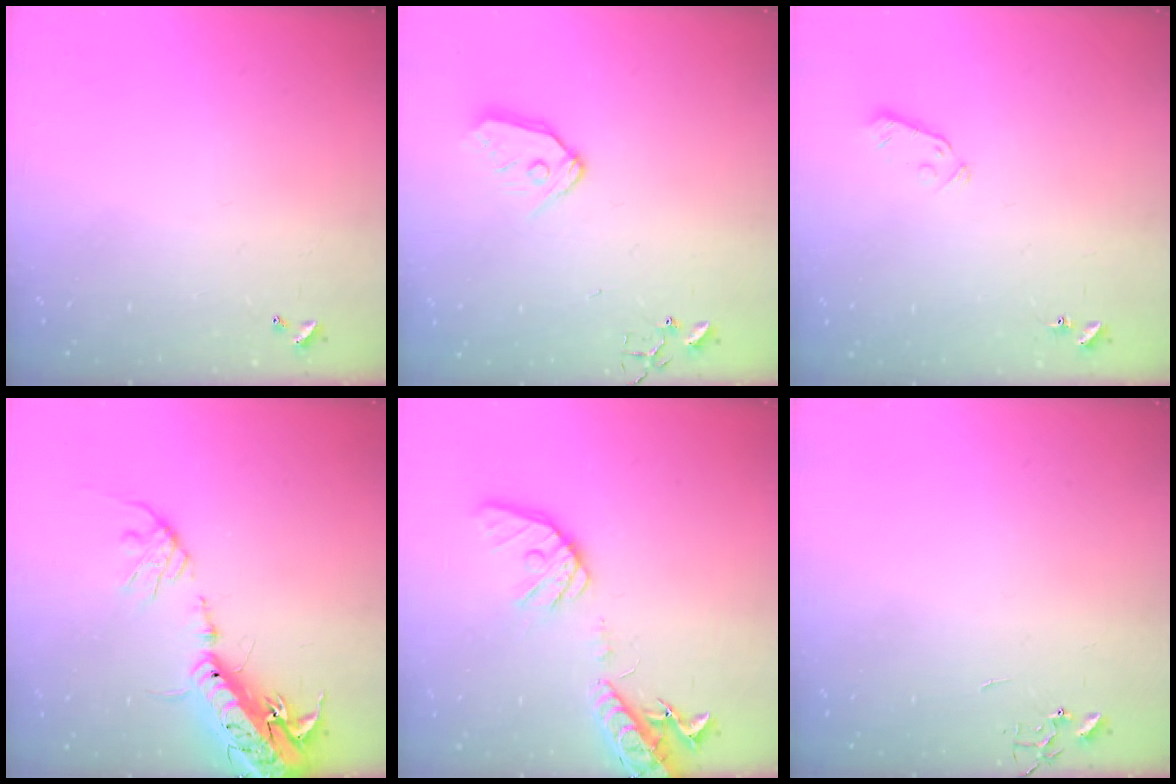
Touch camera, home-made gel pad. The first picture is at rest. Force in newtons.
{"total": 10.0, "press": 9.9, "slide": 1.1}
{"total": 3.8, "press": 3.7, "slide": 0.9}
{"total": 19.6, "press": 19.1, "slide": 4.3}
{"total": 16.0, "press": 15.8, "slide": 2.5}
{"total": 0.0}